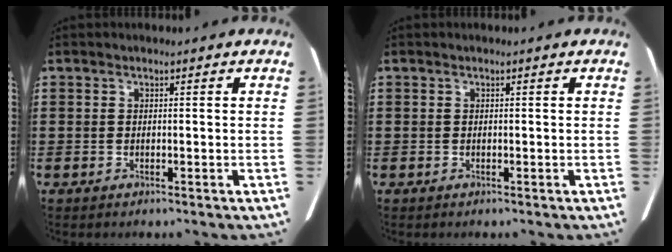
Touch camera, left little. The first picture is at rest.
{"total": 0.0}